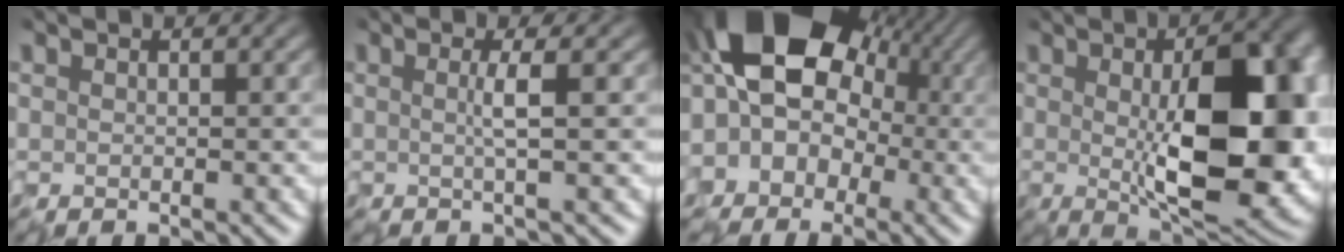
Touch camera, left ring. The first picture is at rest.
{"total": 1.7, "force": [-0.4, -0.4, 1.6], "torque": [-0.028, -0.003, -0.015]}
{"total": 14.0, "force": [1.7, 11.3, 8.1], "torque": [-0.131, 0.038, -0.010]}
{"total": 12.7, "force": [-0.6, 4.9, 11.7], "torque": [-0.153, -0.015, -0.004]}